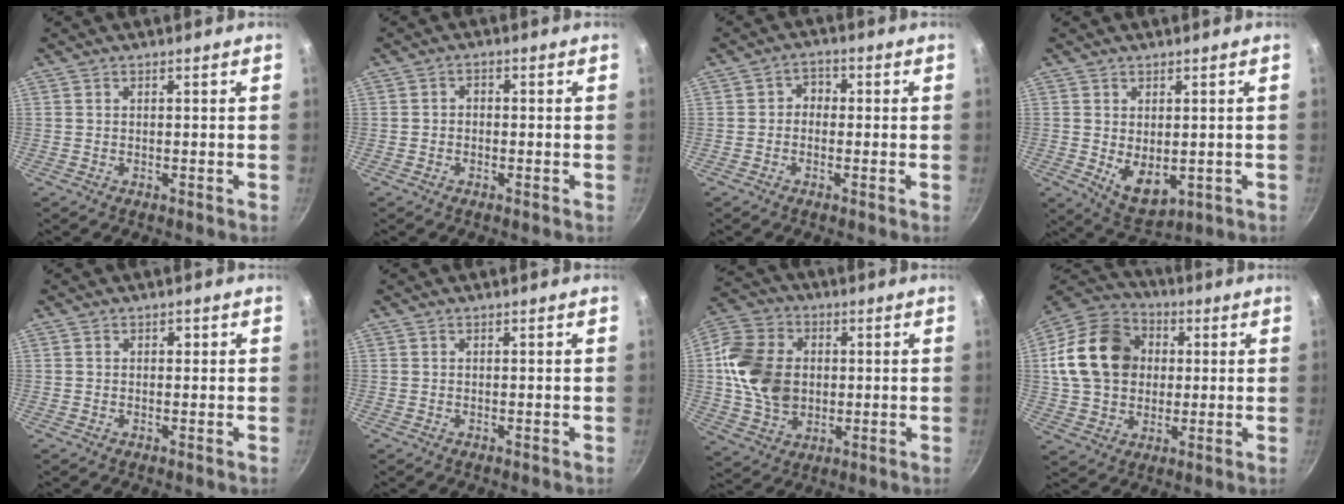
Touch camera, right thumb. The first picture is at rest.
{"total": 1.7, "force": [-0.6, 1.3, 0.8], "torque": [-0.013, 0.009, -0.014]}
{"total": 3.0, "force": [-0.5, 2.6, 1.5], "torque": [0.001, 0.011, -0.017]}
{"total": 7.0, "force": [-0.1, 4.4, 5.5], "torque": [-0.073, -0.021, 0.017]}
{"total": 0.9, "force": [0.2, 0.8, 0.5], "torque": [-0.001, 0.003, 0.002]}
{"total": 0.0}
{"total": 15.7, "force": [1.0, 12.1, 10.0], "torque": [-0.164, 0.006, 0.015]}
{"total": 18.8, "force": [2.7, 14.8, 11.2], "torque": [-0.174, 0.022, 0.040]}